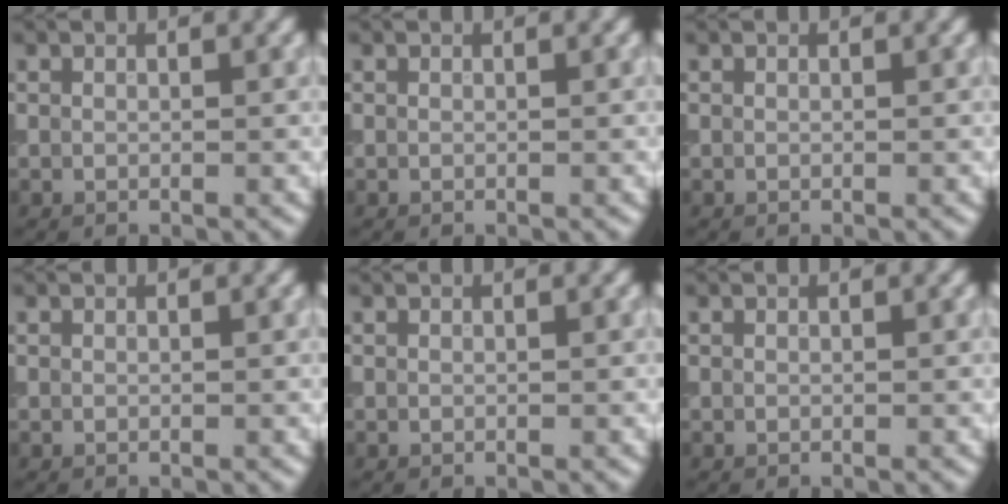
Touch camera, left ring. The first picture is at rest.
{"total": 0.0}
{"total": 0.0}
{"total": 0.0}
{"total": 0.0}
{"total": 0.0}